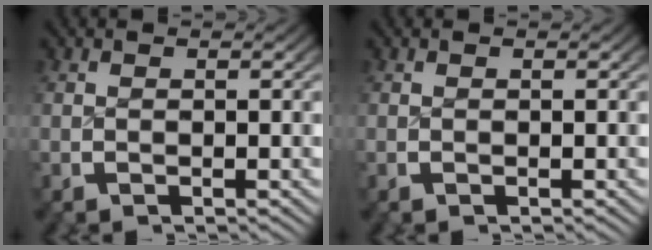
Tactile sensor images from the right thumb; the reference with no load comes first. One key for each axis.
{"total": 0.0}